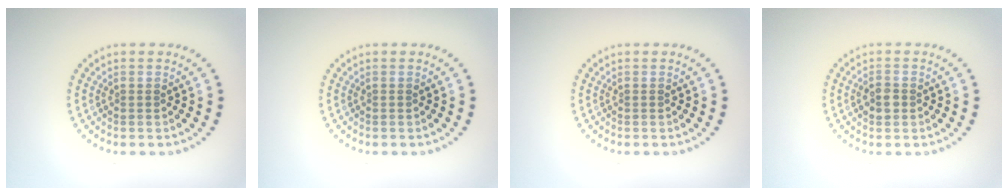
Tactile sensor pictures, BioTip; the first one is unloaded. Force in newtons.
{"total": 0.0}
{"total": 0.0}
{"total": 1.6, "press": 1.5, "slide": 0.3}